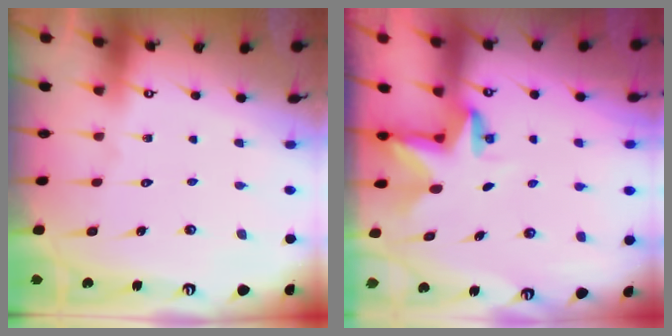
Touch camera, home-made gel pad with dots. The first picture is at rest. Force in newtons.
{"total": 2.8, "press": 2.8, "slide": 0.1}